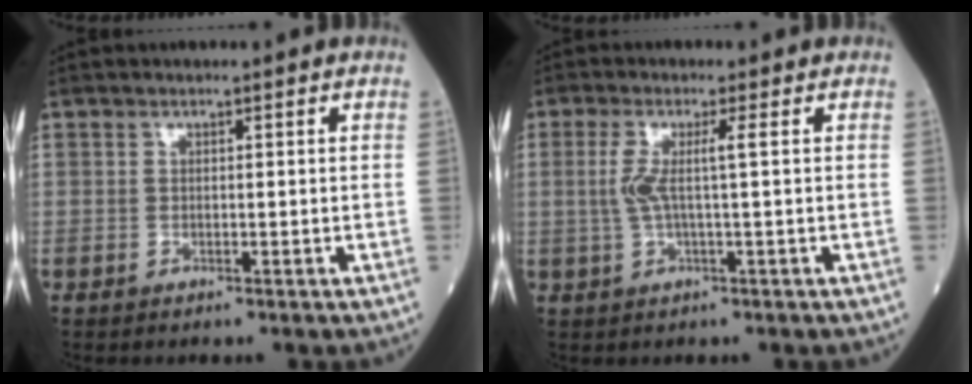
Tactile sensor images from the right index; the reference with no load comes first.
{"total": 3.9, "force": [0.3, -0.2, 3.9], "torque": [-0.089, 0.006, 0.007]}